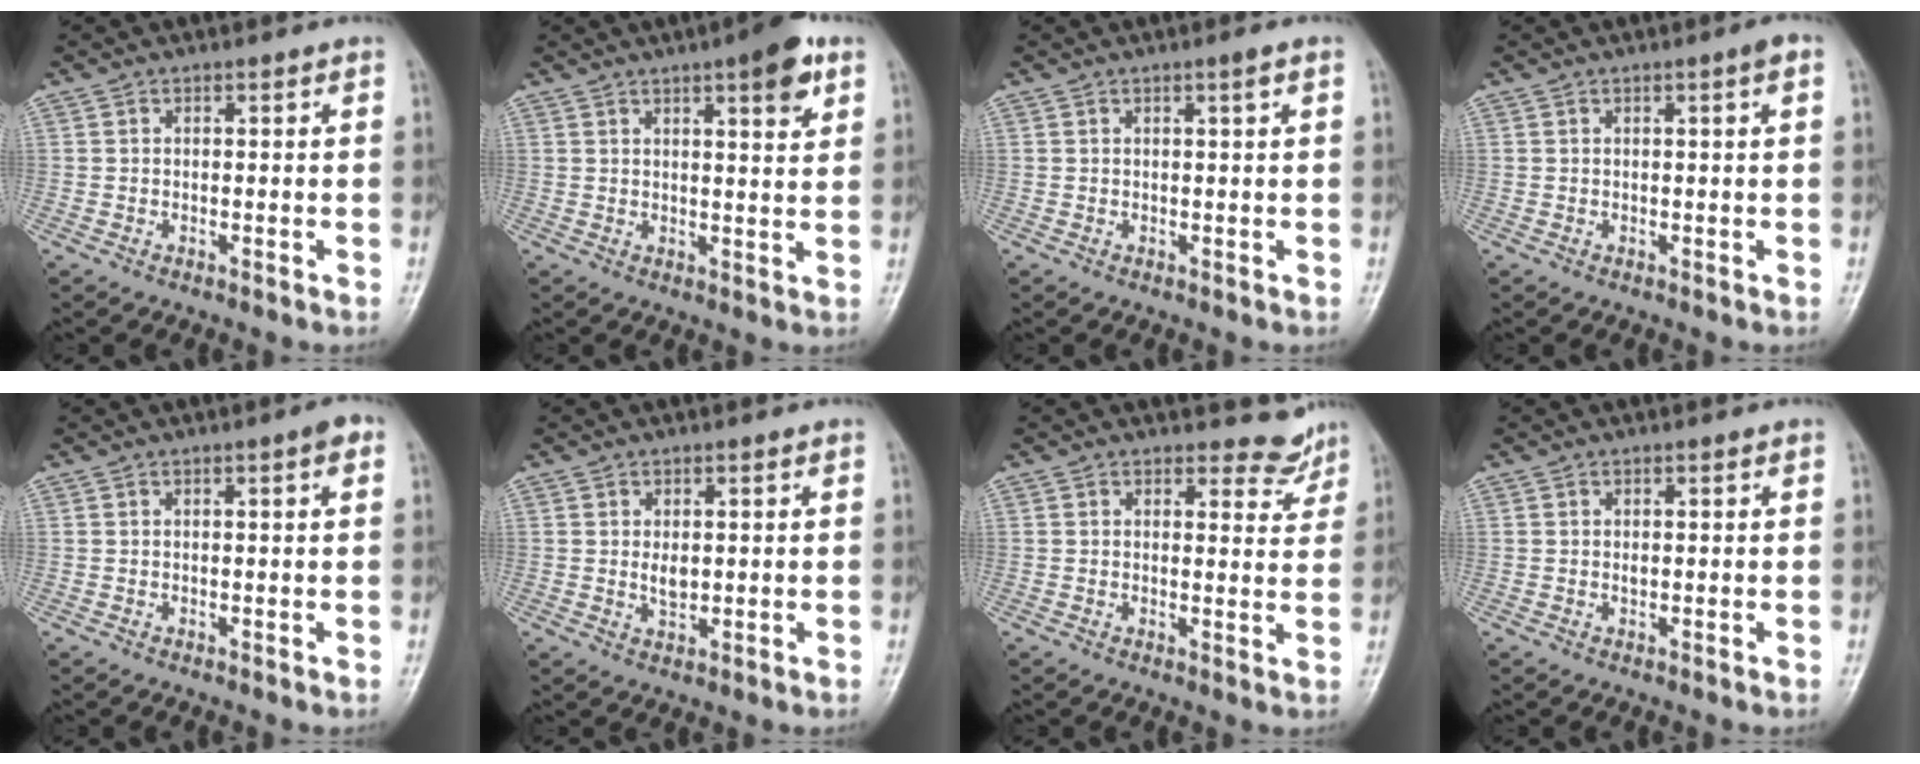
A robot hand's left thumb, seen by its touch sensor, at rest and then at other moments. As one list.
[{"total": 7.5, "force": [4.1, 1.9, 6.0], "torque": [-0.069, -0.015, 0.053]}, {"total": 1.2, "force": [0.5, -0.1, 1.0], "torque": [-0.016, 0.000, 0.010]}, {"total": 1.6, "force": [0.5, 0.0, 1.5], "torque": [-0.025, 0.004, 0.008]}, {"total": 2.1, "force": [0.8, 0.4, 1.9], "torque": [-0.023, 0.004, 0.009]}, {"total": 2.4, "force": [0.5, 1.5, 1.9], "torque": [-0.023, -0.006, 0.012]}, {"total": 4.3, "force": [3.9, 1.8, 0.0], "torque": [0.024, -0.038, 0.041]}, {"total": 0.7, "force": [0.3, 0.4, 0.4], "torque": [-0.003, -0.001, 0.006]}]